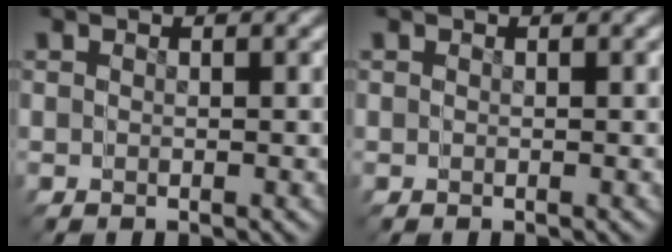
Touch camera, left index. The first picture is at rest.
{"total": 0.0}